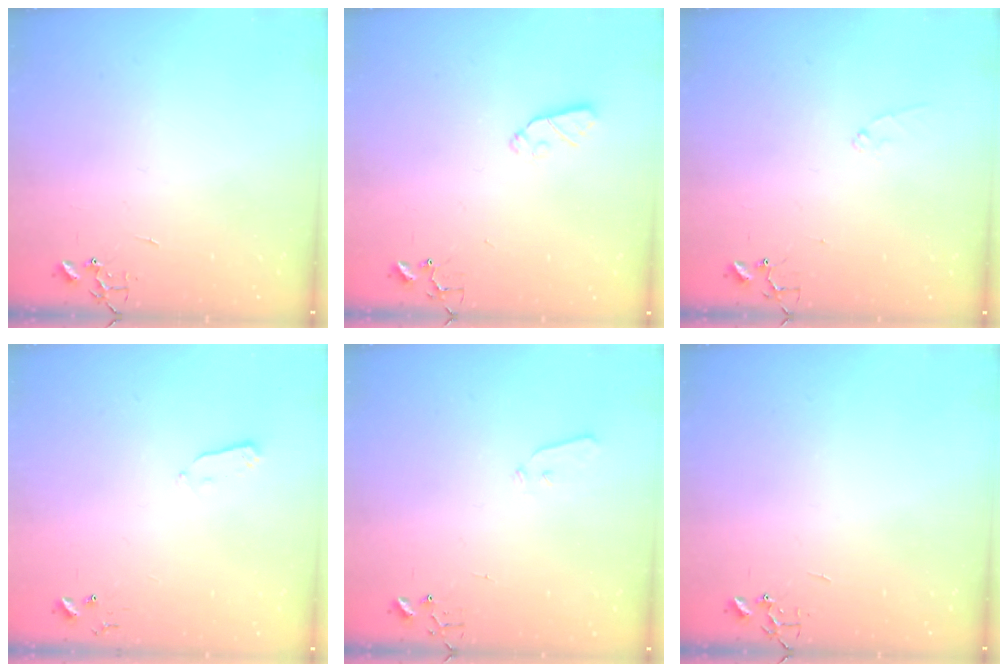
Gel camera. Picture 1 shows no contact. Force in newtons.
{"total": 6.2, "press": 6.2, "slide": 0.3}
{"total": 6.8, "press": 6.8, "slide": 0.7}
{"total": 2.7, "press": 2.6, "slide": 0.4}
{"total": 4.0, "press": 3.9, "slide": 0.6}
{"total": 0.0}